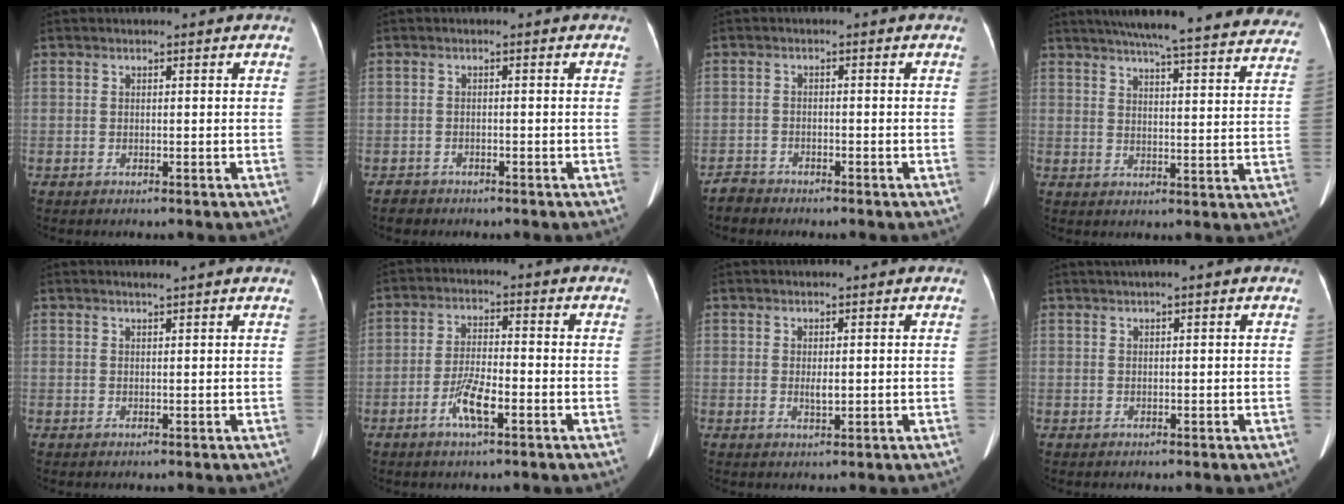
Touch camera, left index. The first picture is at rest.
{"total": 1.4, "force": [-1.2, 0.8, -0.1], "torque": [-0.010, -0.001, -0.020]}
{"total": 2.0, "force": [-1.9, 0.4, -0.3], "torque": [-0.001, -0.007, -0.036]}
{"total": 30.6, "force": [27.5, 2.9, 13.3], "torque": [-0.186, -0.049, 0.321]}
{"total": 1.4, "force": [1.2, -0.4, 0.7], "torque": [-0.011, 0.006, 0.022]}
{"total": 5.7, "force": [-2.9, 1.1, 4.8], "torque": [-0.099, -0.001, -0.057]}
{"total": 2.3, "force": [0.1, 0.7, 2.2], "torque": [-0.040, -0.007, 0.003]}
{"total": 1.7, "force": [1.1, -0.3, 1.2], "torque": [-0.020, 0.017, 0.021]}